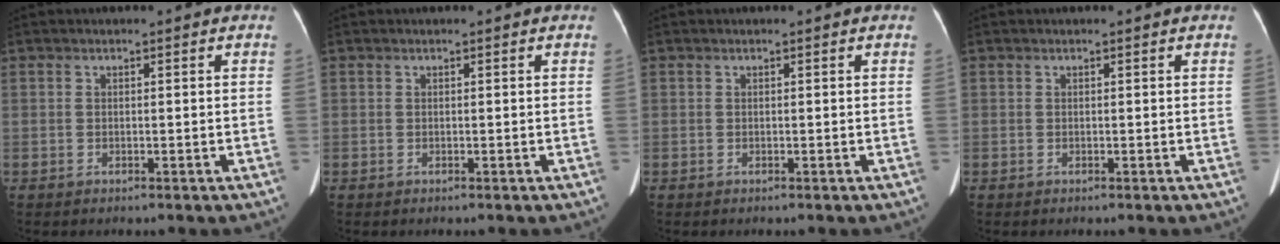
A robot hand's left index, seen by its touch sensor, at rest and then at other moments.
{"total": 0.0}
{"total": 0.0}
{"total": 0.0}